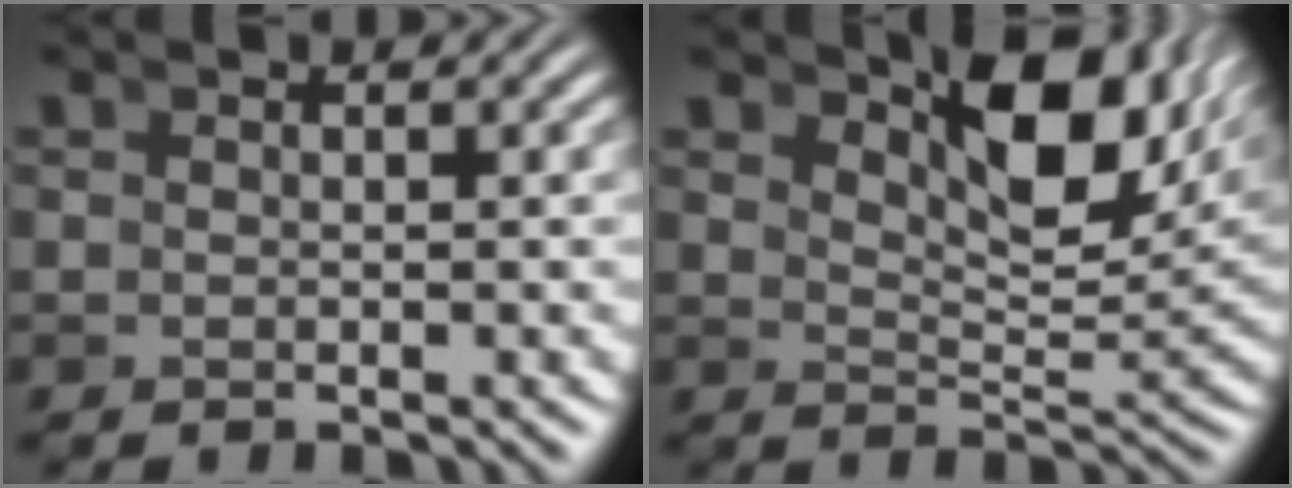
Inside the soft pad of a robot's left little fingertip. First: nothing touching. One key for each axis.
{"total": 7.5, "fx": 4.2, "fy": 2.1, "fz": 5.8, "tx": -0.063, "ty": 0.004, "tz": 0.063}